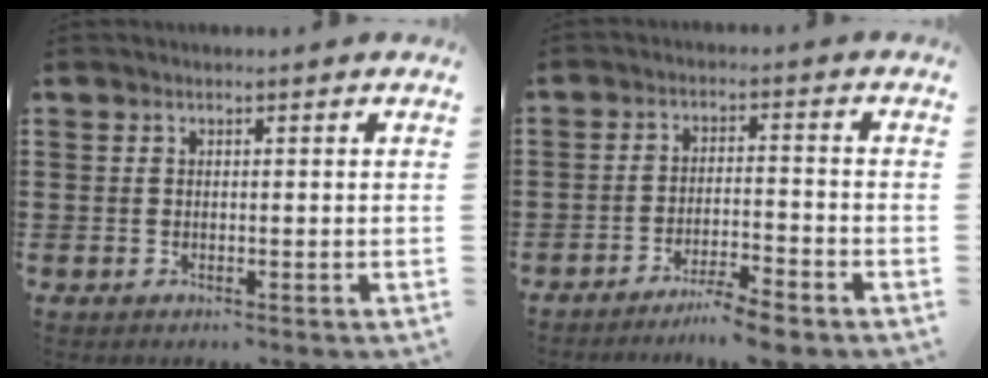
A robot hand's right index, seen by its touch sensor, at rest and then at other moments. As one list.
[{"total": 4.8, "force": [-4.4, -0.2, 1.8], "torque": [-0.040, -0.006, -0.088]}]